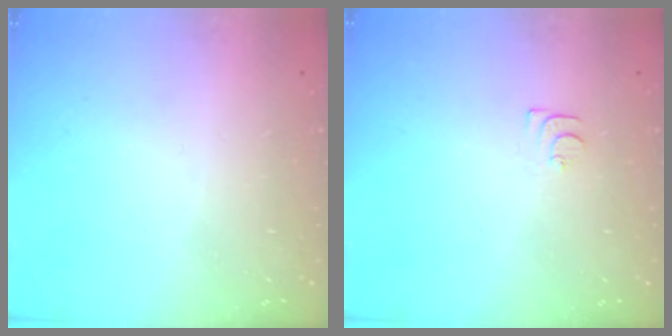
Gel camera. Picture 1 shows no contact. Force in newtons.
{"total": 5.2, "press": 5.1, "slide": 0.6}